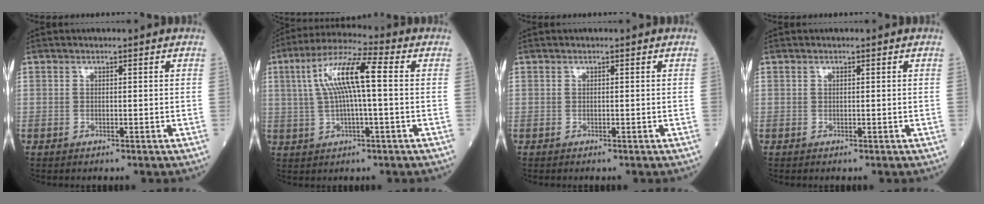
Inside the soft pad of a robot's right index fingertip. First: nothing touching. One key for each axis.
{"total": 10.8, "fx": 1.6, "fy": 1.3, "fz": 10.6, "tx": -0.208, "ty": 0.027, "tz": 0.028}
{"total": 0.0}
{"total": 0.0}